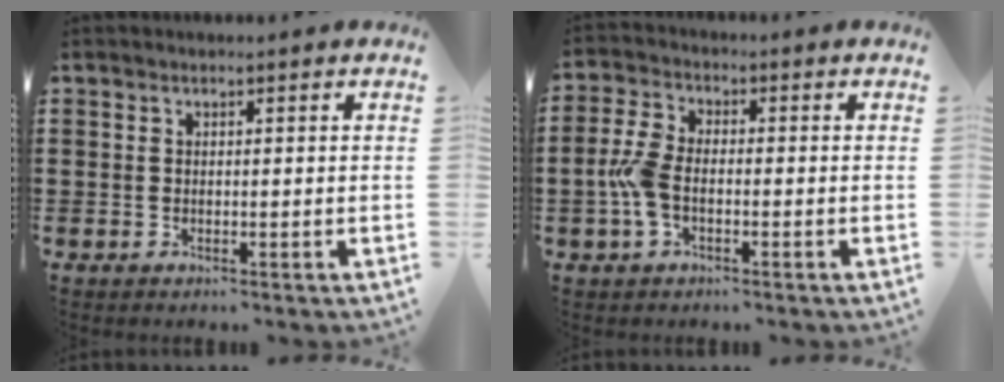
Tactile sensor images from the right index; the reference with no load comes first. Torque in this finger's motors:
{"motor_torque": [1.49, -0.13, 0.73, 0.17]}